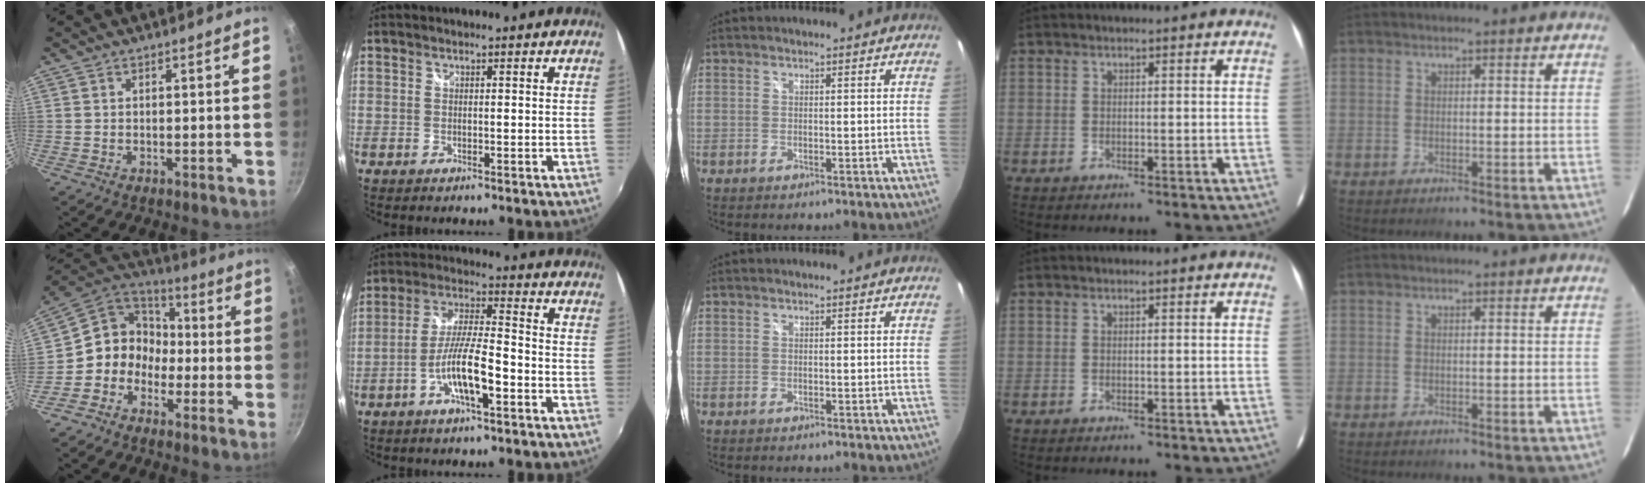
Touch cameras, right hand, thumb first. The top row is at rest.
{"thumb": {"total": 10.4, "force": [-2.7, 9.2, 3.9], "torque": [-0.019, 0.046, -0.075]}, "index": {"total": 9.5, "force": [-4.4, 1.4, 8.3], "torque": [-0.166, -0.001, -0.080]}}